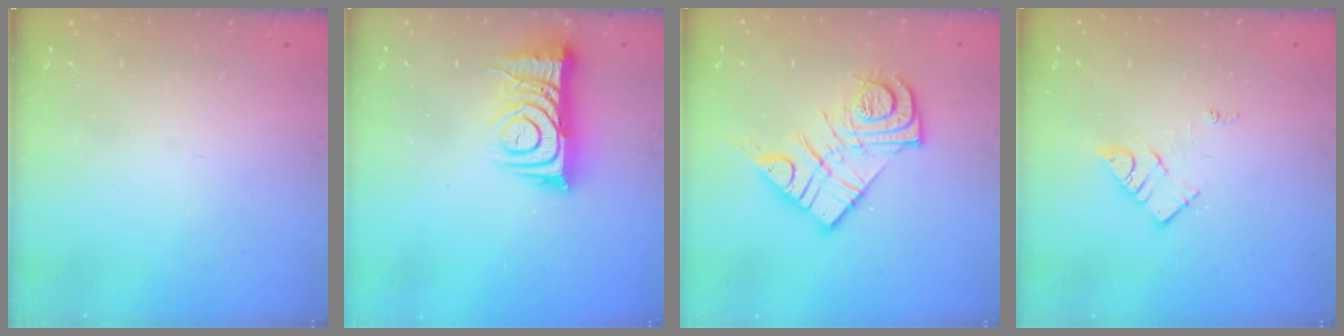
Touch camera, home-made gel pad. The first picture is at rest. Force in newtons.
{"total": 11.5, "press": 11.4, "slide": 1.1}
{"total": 14.7, "press": 14.7, "slide": 1.3}
{"total": 7.4, "press": 7.4, "slide": 0.2}